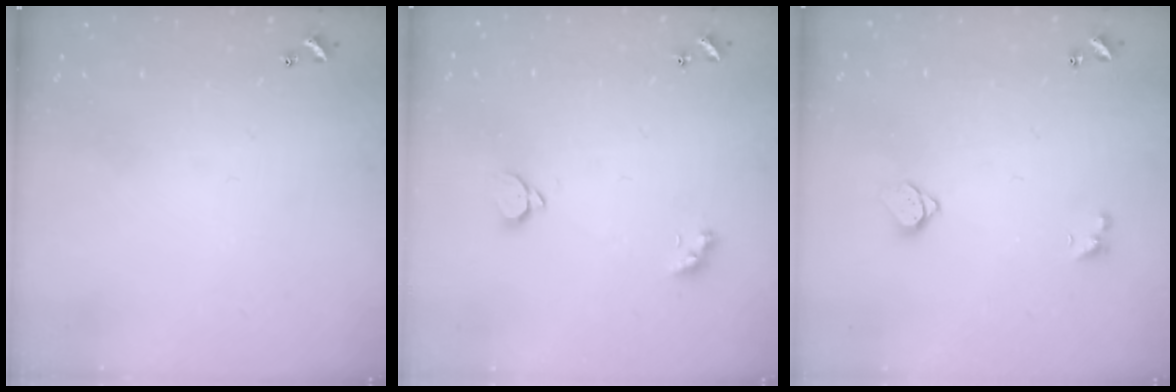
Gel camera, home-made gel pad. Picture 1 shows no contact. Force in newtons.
{"total": 1.9, "press": 1.8, "slide": 0.5}
{"total": 1.5, "press": 1.5, "slide": 0.2}